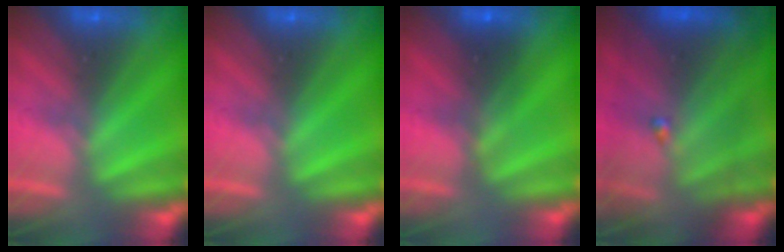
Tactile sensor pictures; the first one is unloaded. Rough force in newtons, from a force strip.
{"total": 0.0}
{"total": 2.7}
{"total": 9.3}